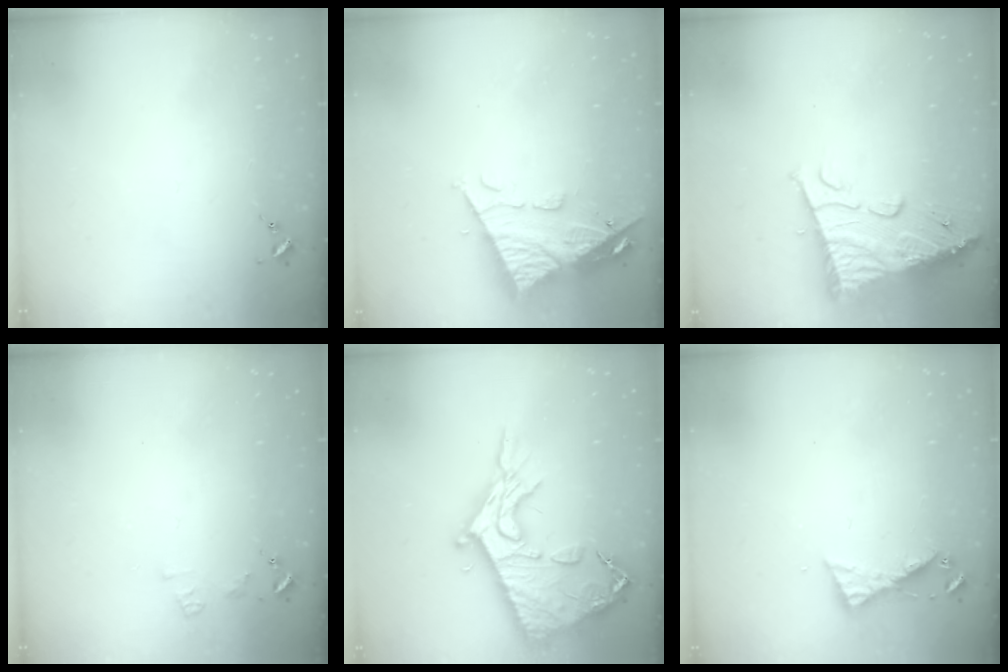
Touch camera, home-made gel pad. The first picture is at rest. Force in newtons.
{"total": 13.0, "press": 12.9, "slide": 1.4}
{"total": 16.3, "press": 16.3, "slide": 1.7}
{"total": 5.2, "press": 5.2, "slide": 0.7}
{"total": 19.4, "press": 19.4, "slide": 1.4}
{"total": 5.2, "press": 5.2, "slide": 0.4}